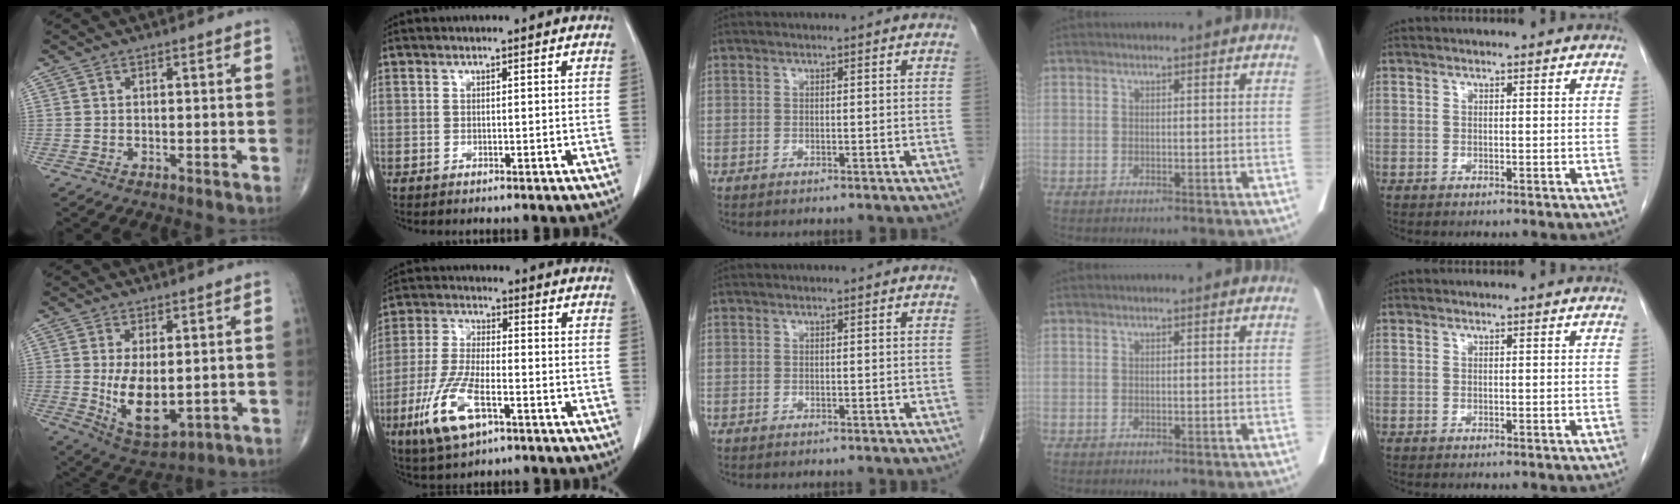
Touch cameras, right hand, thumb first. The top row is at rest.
{"thumb": {"total": 10.2, "force": [-0.1, 5.2, 8.8], "torque": [-0.137, -0.023, 0.020]}, "index": {"total": 10.8, "force": [-5.0, 3.2, 9.0], "torque": [-0.199, -0.014, -0.090]}}